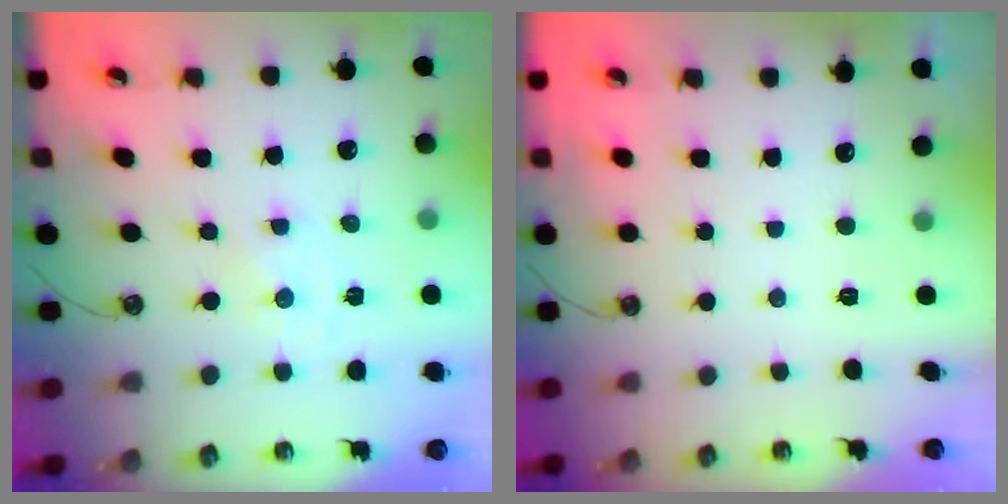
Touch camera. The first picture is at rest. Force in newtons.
{"total": 0.0}